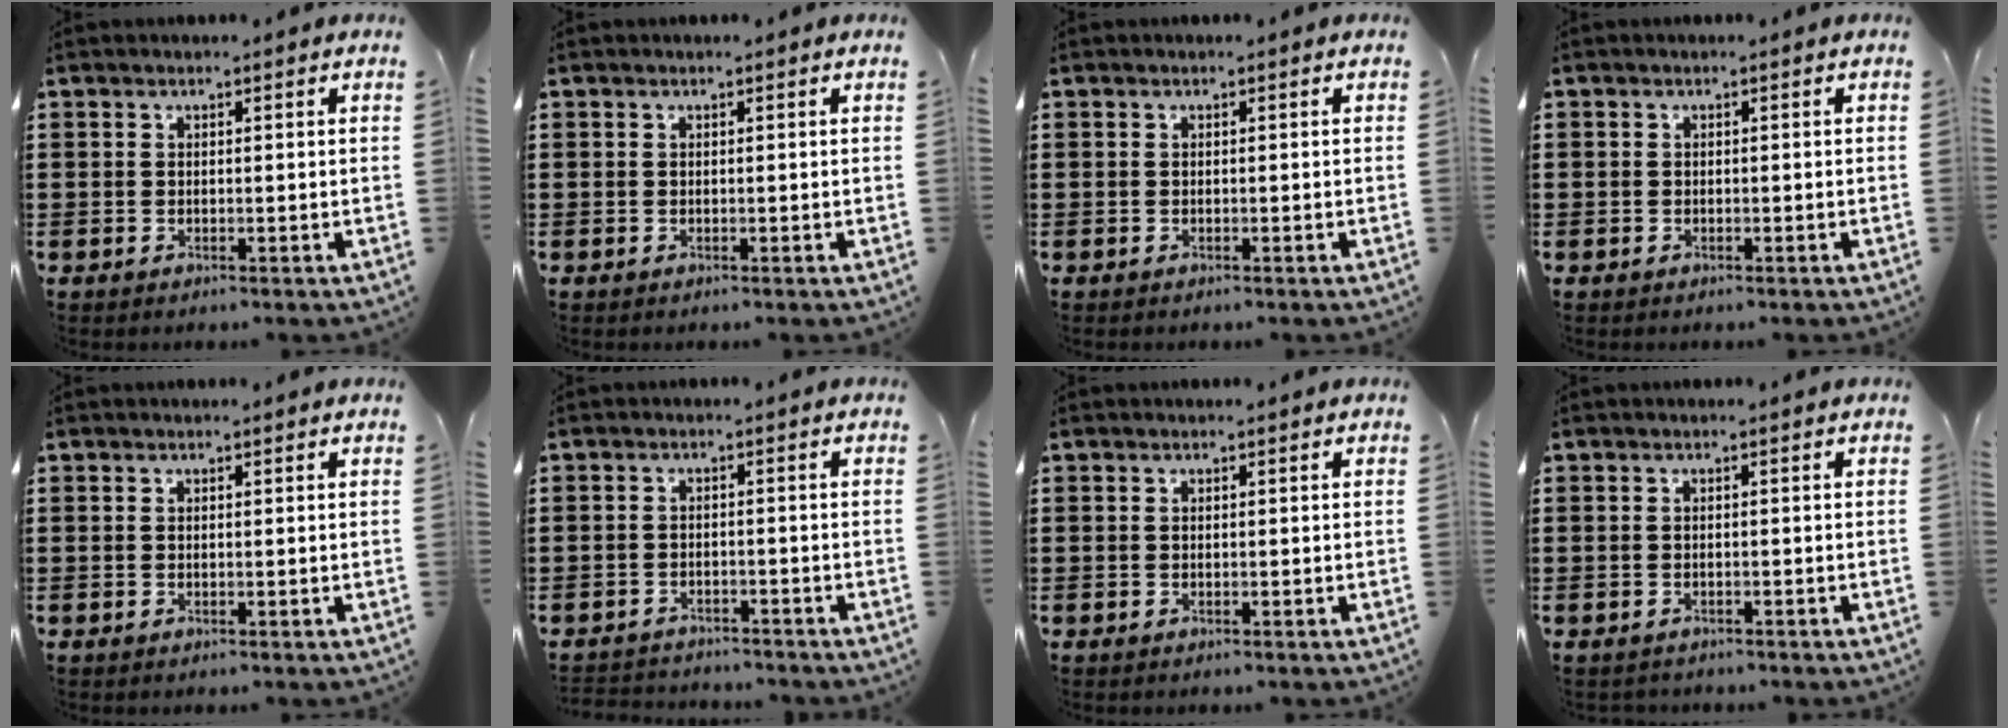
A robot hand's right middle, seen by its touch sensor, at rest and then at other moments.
{"total": 0.0}
{"total": 0.0}
{"total": 0.7, "force": [-0.2, 0.6, 0.0], "torque": [0.000, 0.005, -0.006]}
{"total": 0.0}
{"total": 2.2, "force": [-2.2, 0.2, -0.3], "torque": [-0.003, -0.002, -0.050]}
{"total": 0.0}
{"total": 0.5, "force": [-0.5, 0.1, -0.1], "torque": [0.000, 0.001, -0.012]}